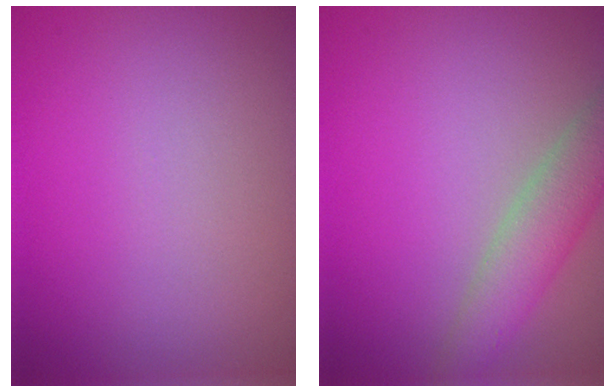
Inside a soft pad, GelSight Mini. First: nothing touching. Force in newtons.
{"total": 4.1, "press": 4.1, "slide": 0.4}